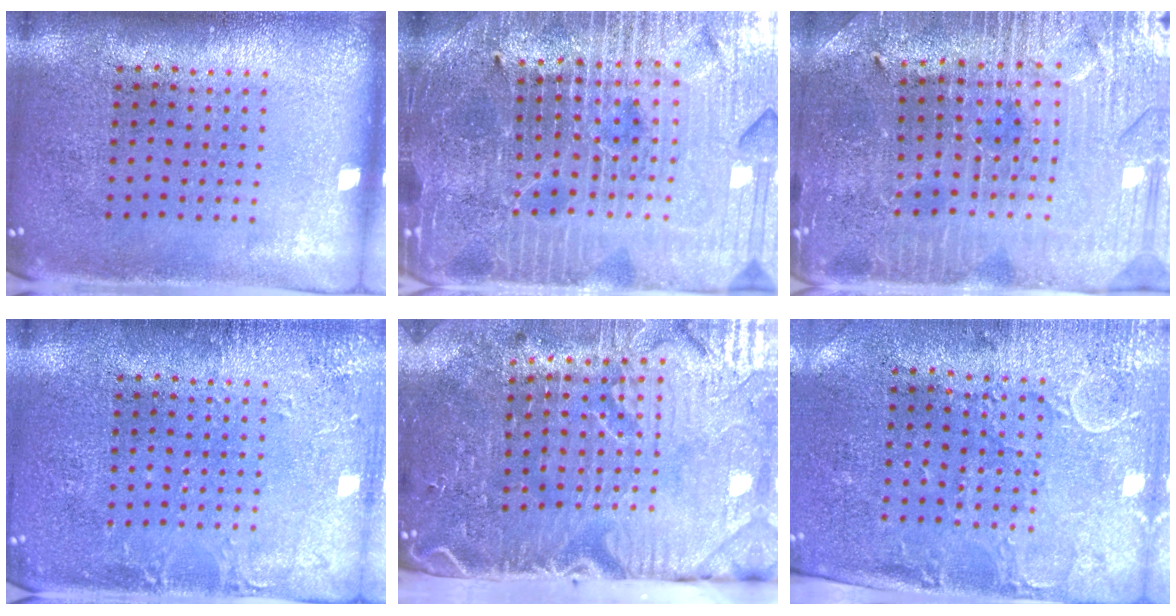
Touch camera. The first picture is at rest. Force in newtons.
{"total": 5.2, "press": 4.8, "slide": 1.8}
{"total": 3.3, "press": 3.3, "slide": 0.6}
{"total": 2.5, "press": 2.5, "slide": 0.3}
{"total": 5.3, "press": 4.3, "slide": 3.0}
{"total": 2.9, "press": 2.4, "slide": 1.7}